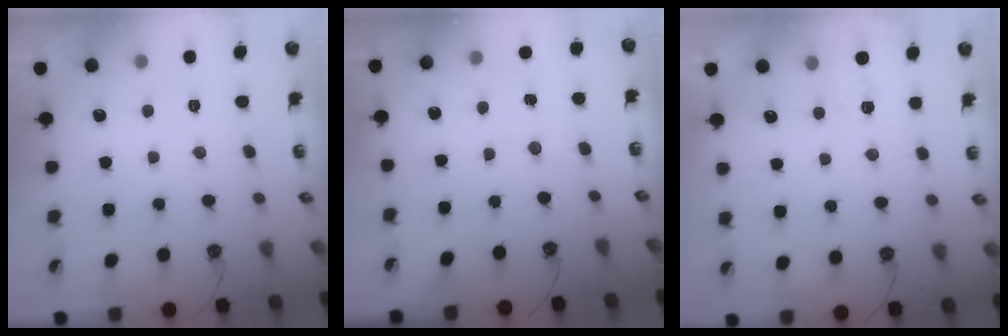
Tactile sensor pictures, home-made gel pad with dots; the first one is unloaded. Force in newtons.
{"total": 4.4, "press": 4.4, "slide": 0.4}
{"total": 4.0, "press": 4.0, "slide": 0.5}